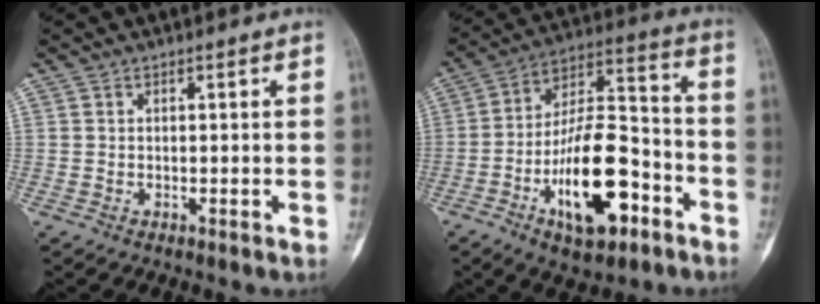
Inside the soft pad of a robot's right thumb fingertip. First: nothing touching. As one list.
[{"total": 19.9, "force": [-8.2, 8.6, 15.9], "torque": [-0.258, 0.058, -0.132]}]